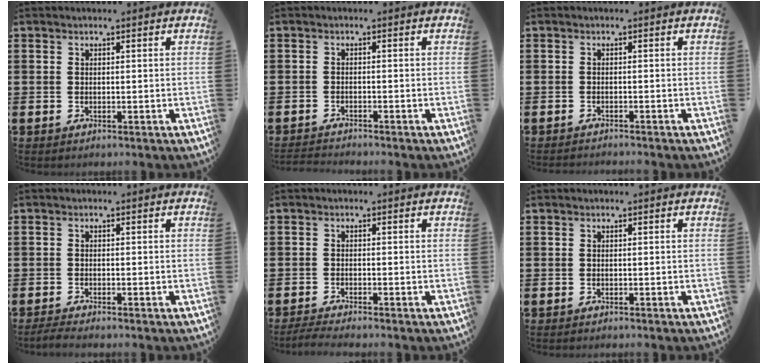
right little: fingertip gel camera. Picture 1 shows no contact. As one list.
[{"total": 1.1, "force": [-1.1, -0.1, 0.0], "torque": [-0.003, 0.001, -0.023]}, {"total": 0.7, "force": [-0.7, -0.1, 0.0], "torque": [0.000, -0.001, -0.015]}, {"total": 1.0, "force": [-0.8, 0.0, 0.7], "torque": [-0.012, -0.001, -0.015]}, {"total": 1.4, "force": [-1.2, 0.0, 0.8], "torque": [-0.013, 0.001, -0.023]}, {"total": 0.0}]